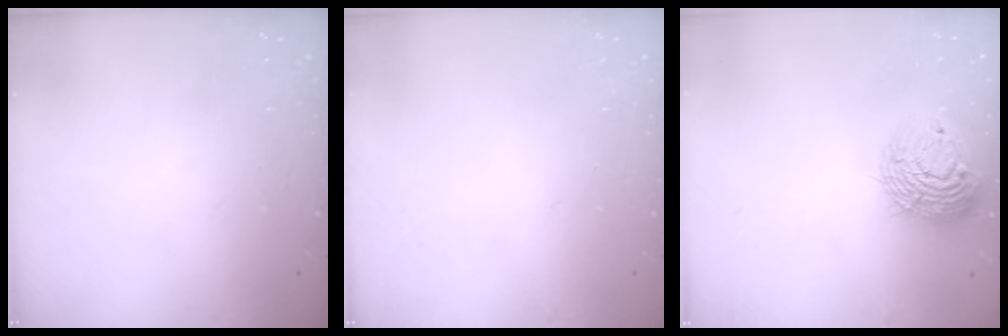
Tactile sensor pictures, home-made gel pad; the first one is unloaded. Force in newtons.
{"total": 0.0}
{"total": 13.2, "press": 13.1, "slide": 1.4}